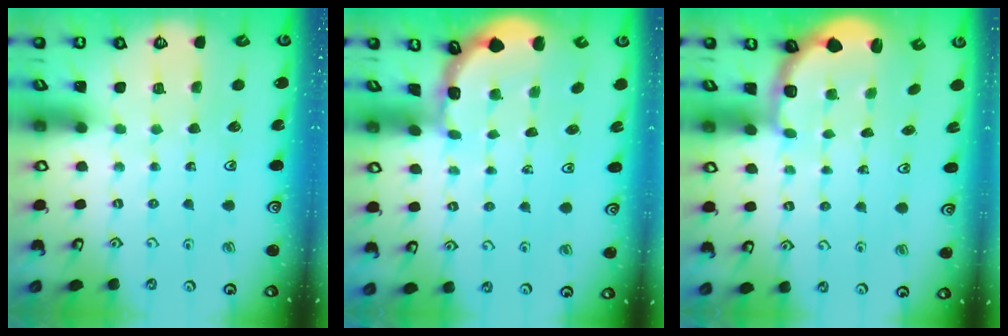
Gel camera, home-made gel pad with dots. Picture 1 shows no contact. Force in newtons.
{"total": 1.3, "press": 1.3, "slide": 0.3}
{"total": 3.0, "press": 2.2, "slide": 2.0}